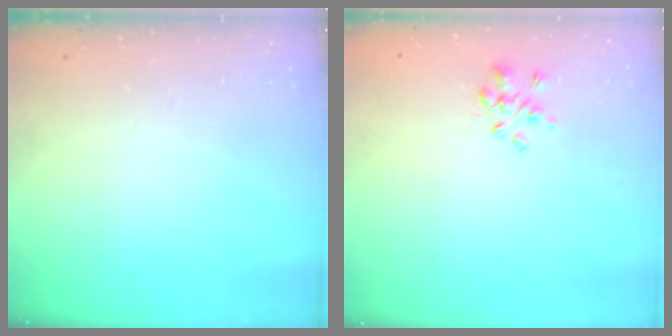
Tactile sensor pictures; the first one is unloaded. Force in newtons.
{"total": 1.4, "press": 1.2, "slide": 0.8}